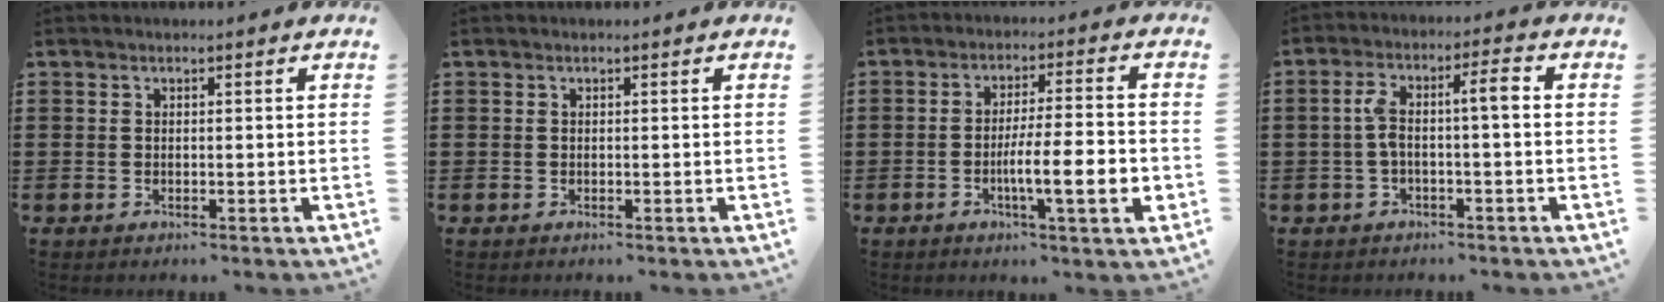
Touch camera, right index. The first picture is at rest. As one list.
[{"total": 0.0}, {"total": 9.6, "force": [-2.7, 1.6, 9.1], "torque": [-0.148, -0.007, -0.047]}, {"total": 5.5, "force": [-0.4, 1.3, 5.3], "torque": [-0.106, 0.007, -0.014]}]